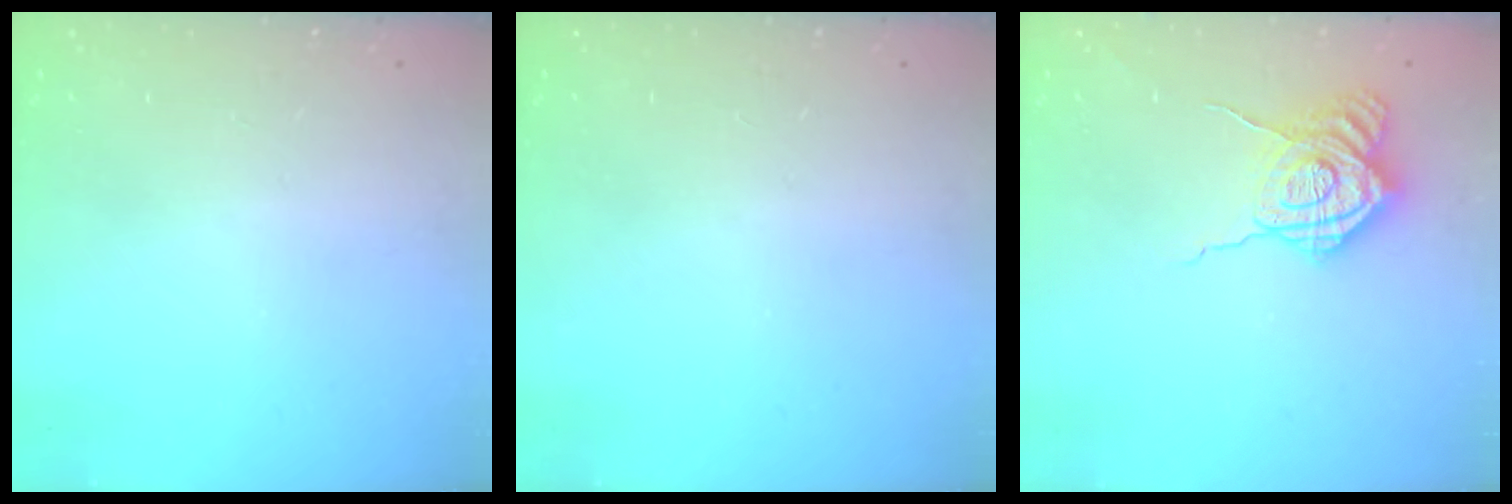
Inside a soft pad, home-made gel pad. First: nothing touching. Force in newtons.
{"total": 0.0}
{"total": 19.3, "press": 19.3, "slide": 0.5}